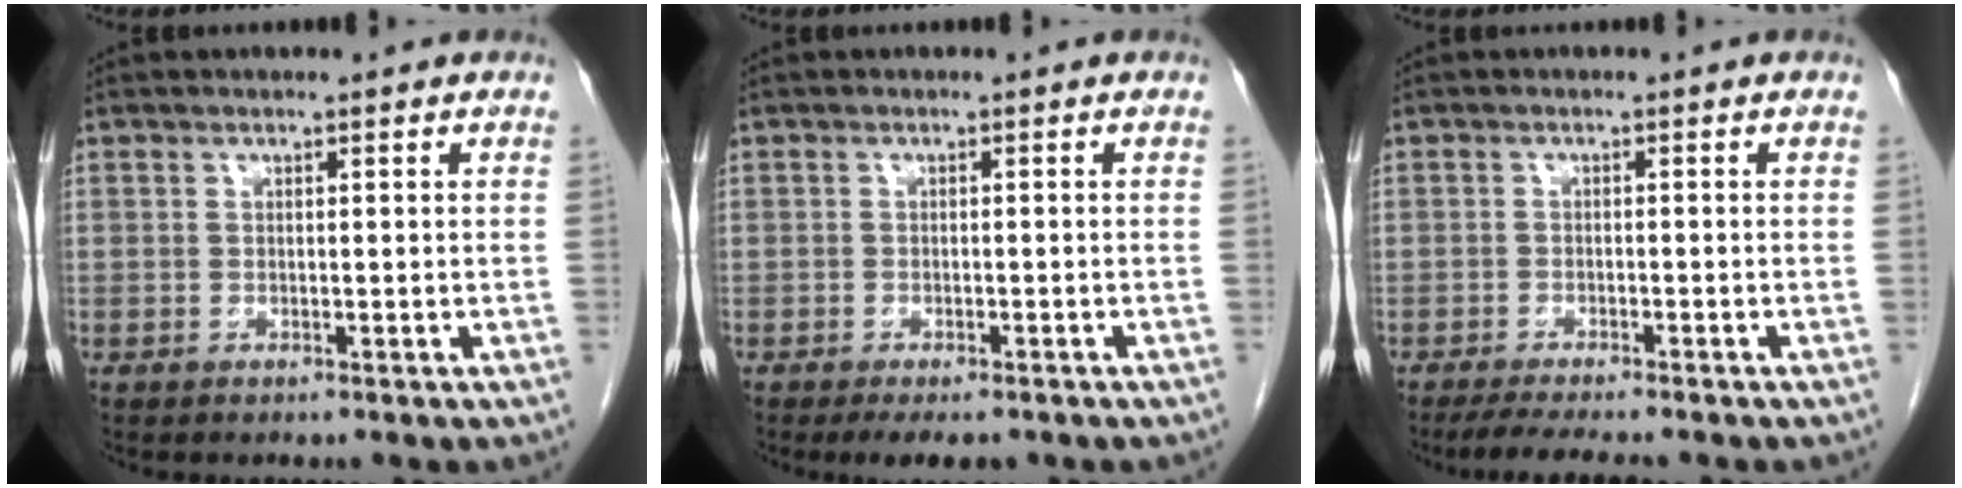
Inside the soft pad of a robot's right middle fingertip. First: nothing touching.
{"total": 4.7, "force": [-3.5, 1.7, 2.5], "torque": [-0.031, -0.008, -0.048]}
{"total": 6.3, "force": [-5.3, 0.6, 3.3], "torque": [-0.052, -0.016, -0.082]}